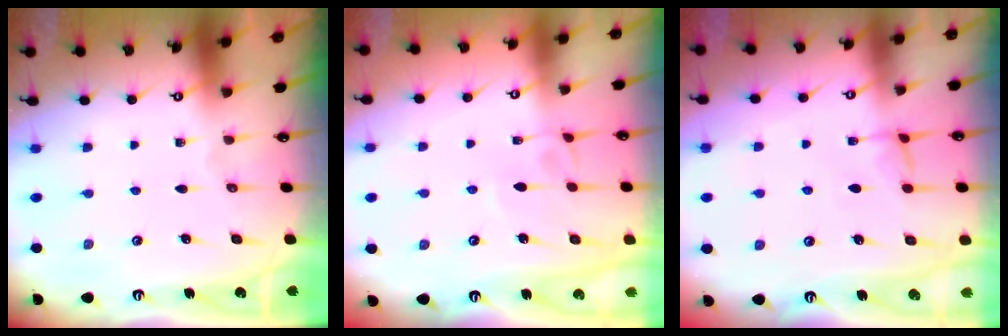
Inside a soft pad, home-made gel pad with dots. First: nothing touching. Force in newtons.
{"total": 3.8, "press": 3.8, "slide": 0.2}
{"total": 1.4, "press": 1.3, "slide": 0.4}